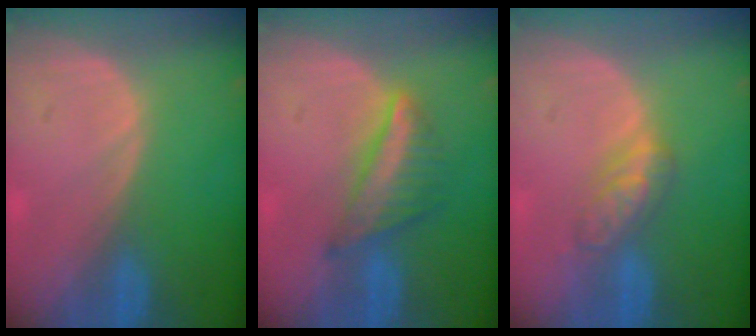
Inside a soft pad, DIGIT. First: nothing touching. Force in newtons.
{"total": 6.2, "press": 5.9, "slide": 2.0}
{"total": 4.5, "press": 4.5, "slide": 0.7}